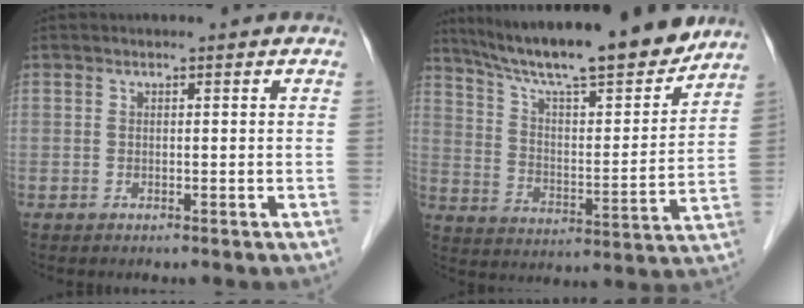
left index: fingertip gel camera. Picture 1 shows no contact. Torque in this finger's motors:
{"motor_torque": [0.35, -0.52, 0.80, 0.15]}